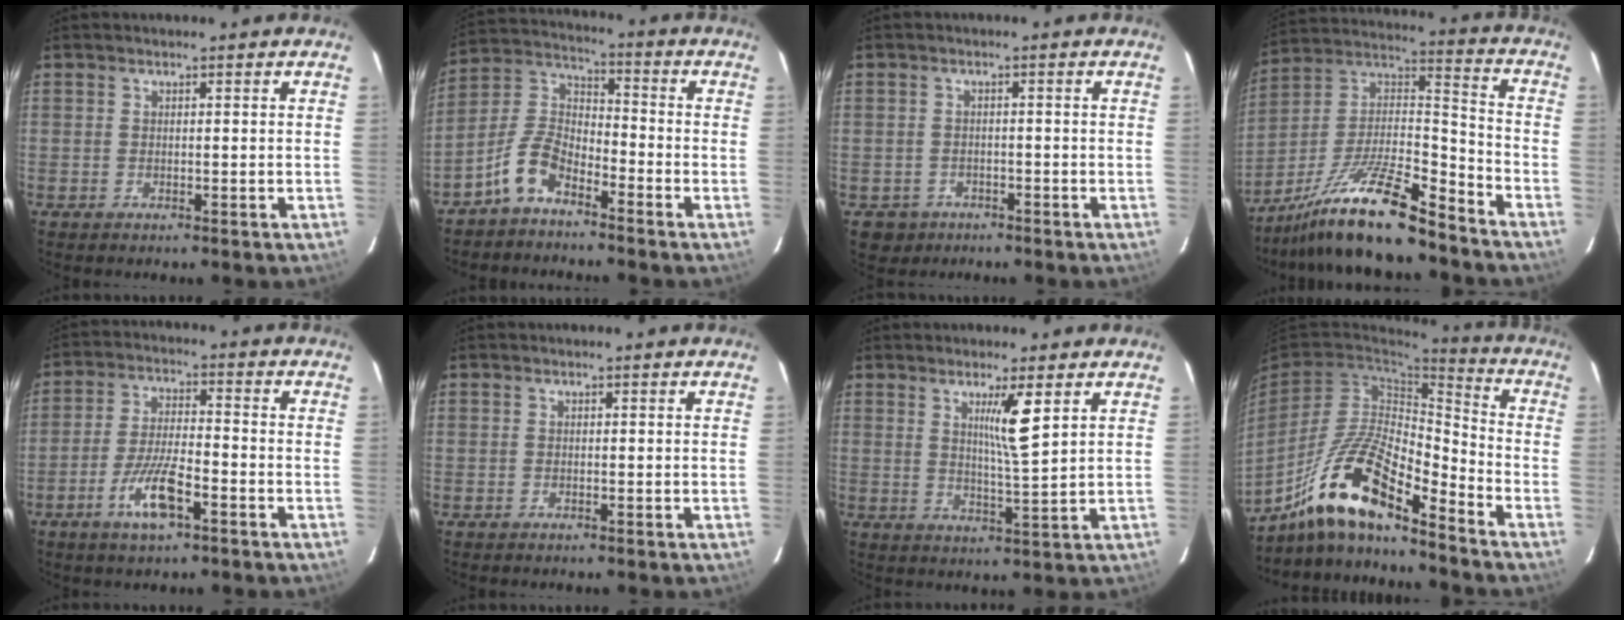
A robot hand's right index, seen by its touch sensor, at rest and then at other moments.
{"total": 8.0, "force": [-5.5, 3.5, 4.7], "torque": [-0.117, 0.022, -0.115]}
{"total": 3.7, "force": [-1.9, 3.1, 0.2], "torque": [-0.004, 0.008, -0.027]}
{"total": 18.9, "force": [-14.7, 2.6, 11.6], "torque": [-0.235, 0.001, -0.265]}
{"total": 8.5, "force": [-4.3, 1.9, 7.2], "torque": [-0.144, -0.004, -0.077]}
{"total": 0.0}
{"total": 6.0, "force": [2.5, -0.4, 5.4], "torque": [-0.093, -0.012, 0.044]}
{"total": 16.2, "force": [-11.8, 3.4, 10.6], "torque": [-0.203, 0.011, -0.214]}